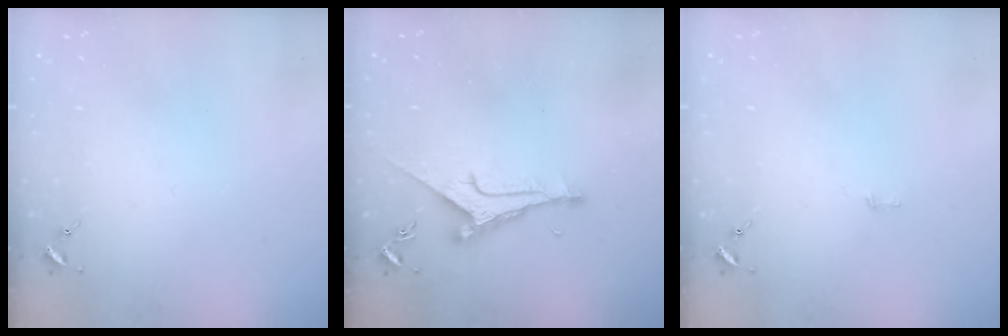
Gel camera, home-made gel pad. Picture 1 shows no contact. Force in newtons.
{"total": 9.0, "press": 9.0, "slide": 0.8}
{"total": 2.1, "press": 2.1, "slide": 0.2}